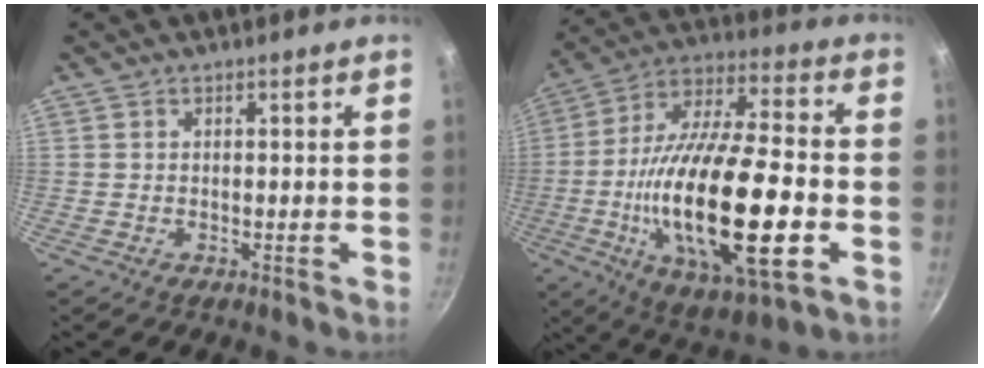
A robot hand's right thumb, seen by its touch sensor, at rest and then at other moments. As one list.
[{"total": 27.6, "force": [-5.9, 9.5, 25.3], "torque": [-0.451, 0.015, -0.100]}]